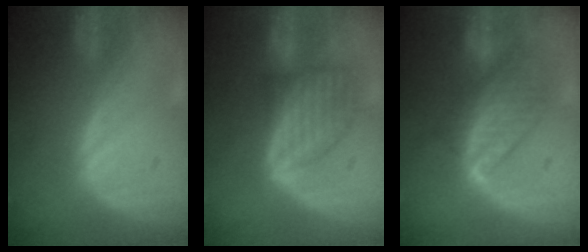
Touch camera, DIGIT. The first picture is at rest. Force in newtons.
{"total": 6.4, "press": 6.4, "slide": 0.1}
{"total": 8.3, "press": 7.1, "slide": 4.1}